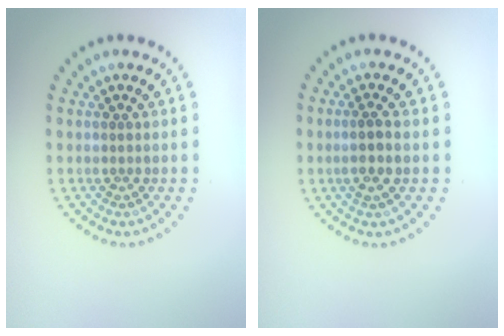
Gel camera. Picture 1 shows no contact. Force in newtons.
{"total": 1.5, "press": 1.3, "slide": 0.6}